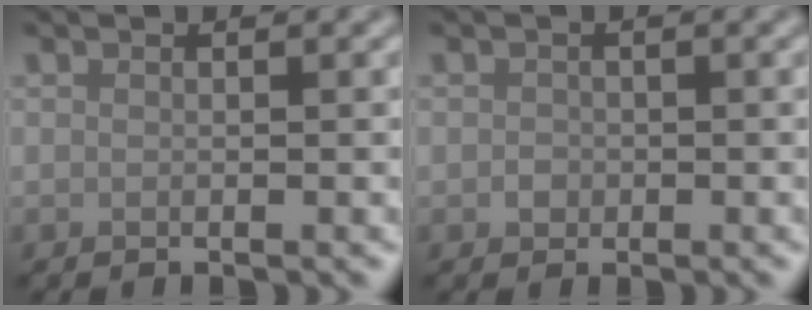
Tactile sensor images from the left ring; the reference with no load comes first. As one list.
[{"total": 1.0, "force": [-0.3, 0.9, 0.3], "torque": [0.001, -0.003, -0.008]}]